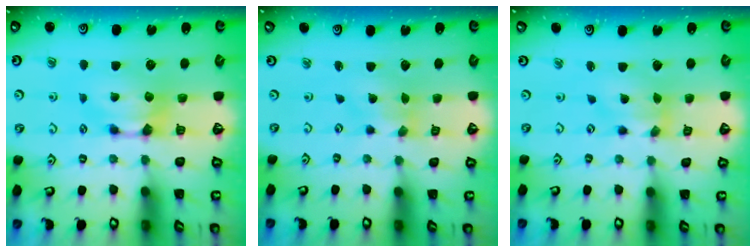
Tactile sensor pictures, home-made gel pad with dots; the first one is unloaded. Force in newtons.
{"total": 2.9, "press": 2.7, "slide": 0.9}
{"total": 1.6, "press": 1.0, "slide": 1.3}